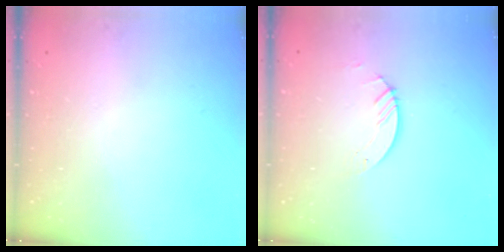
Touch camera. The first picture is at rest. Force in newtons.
{"total": 2.9, "press": 2.9, "slide": 0.3}